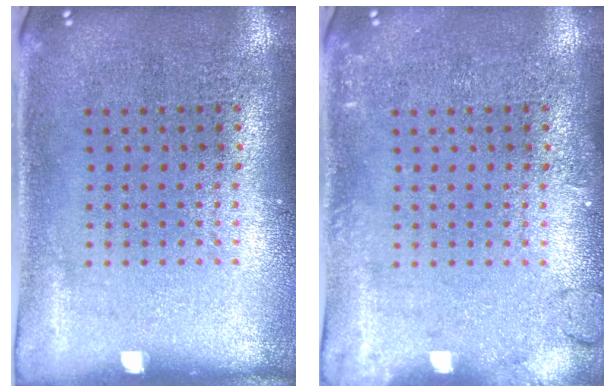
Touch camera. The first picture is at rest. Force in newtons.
{"total": 1.7, "press": 1.7, "slide": 0.3}